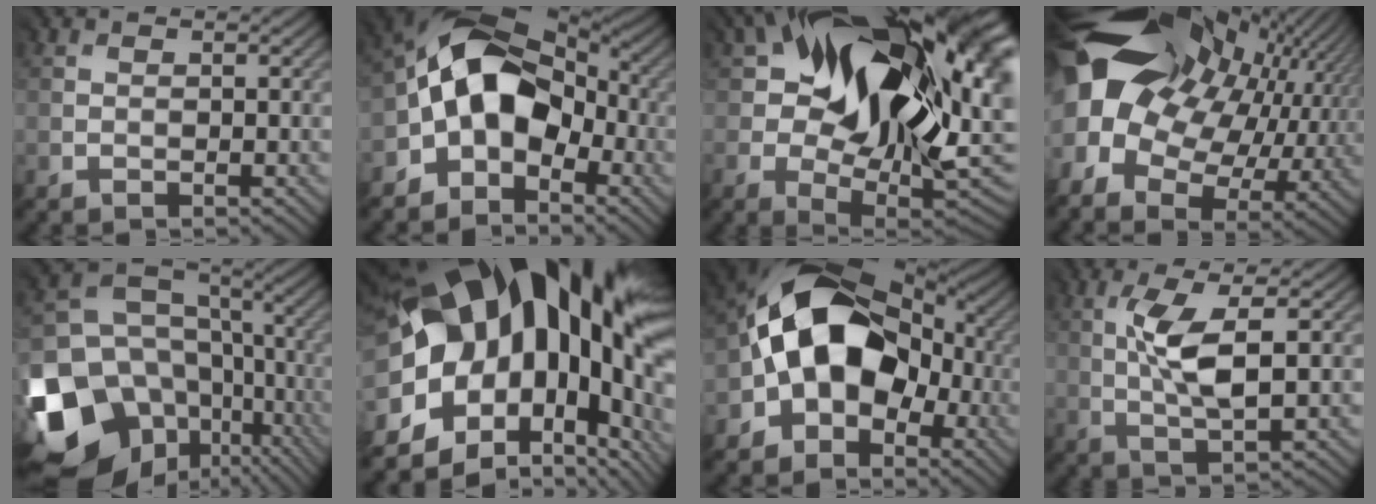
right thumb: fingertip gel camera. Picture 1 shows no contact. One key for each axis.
{"total": 9.7, "fx": -2.6, "fy": 6.7, "fz": 6.5, "tx": -0.104, "ty": 0.012, "tz": -0.071}
{"total": 22.0, "fx": 5.6, "fy": 13.2, "fz": 16.7, "tx": -0.293, "ty": 0.004, "tz": 0.111}
{"total": 20.1, "fx": 4.3, "fy": 13.1, "fz": 14.7, "tx": -0.288, "ty": -0.015, "tz": 0.097}
{"total": 20.6, "fx": -8.2, "fy": 15.8, "fz": 10.4, "tx": -0.243, "ty": -0.042, "tz": -0.100}
{"total": 20.7, "fx": 3.4, "fy": 13.4, "fz": 15.4, "tx": -0.255, "ty": -0.032, "tz": 0.090}
{"total": 12.5, "fx": -2.0, "fy": 9.2, "fz": 8.3, "tx": -0.128, "ty": 0.009, "tz": -0.058}
{"total": 6.2, "fx": 1.2, "fy": 1.8, "fz": 5.8, "tx": -0.129, "ty": -0.003, "tz": 0.026}